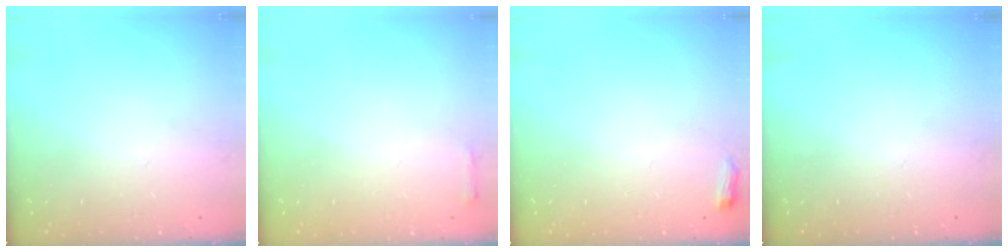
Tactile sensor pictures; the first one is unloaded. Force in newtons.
{"total": 2.3, "press": 2.3, "slide": 0.5}
{"total": 4.7, "press": 4.6, "slide": 0.8}
{"total": 0.0}